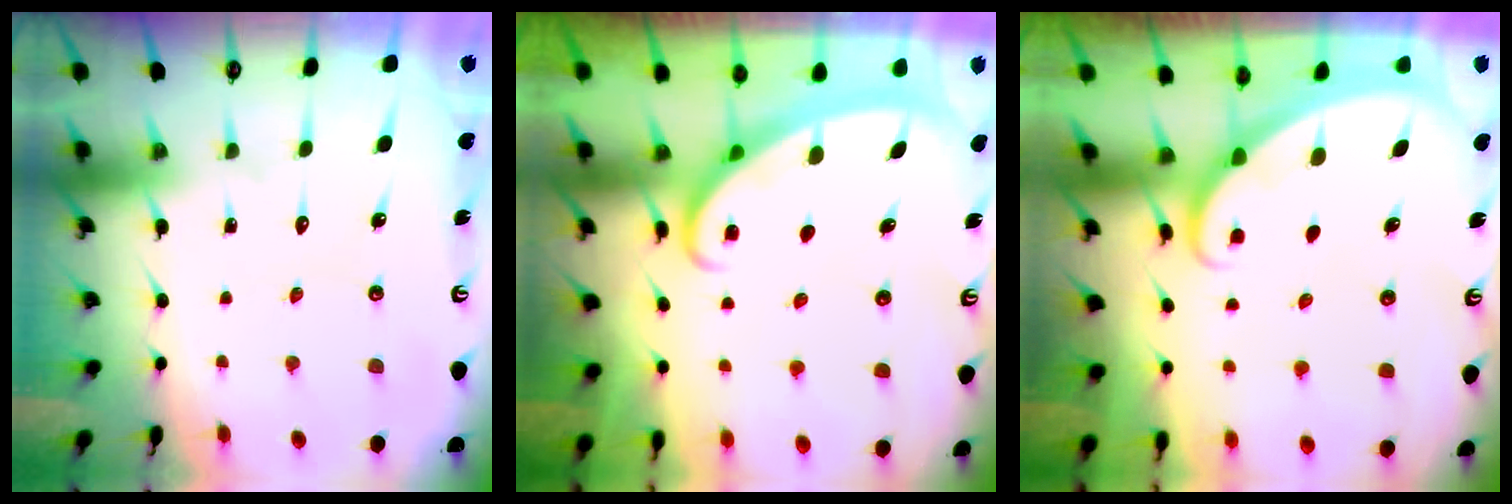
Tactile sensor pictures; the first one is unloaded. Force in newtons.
{"total": 2.7, "press": 2.7, "slide": 0.4}
{"total": 2.9, "press": 2.9, "slide": 0.2}